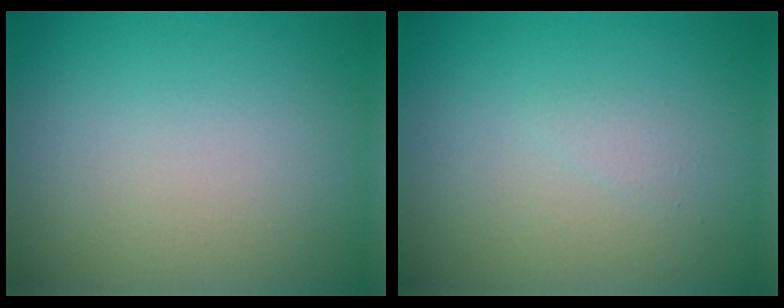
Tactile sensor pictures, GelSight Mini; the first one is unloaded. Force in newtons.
{"total": 0.7, "press": 0.7, "slide": 0.1}